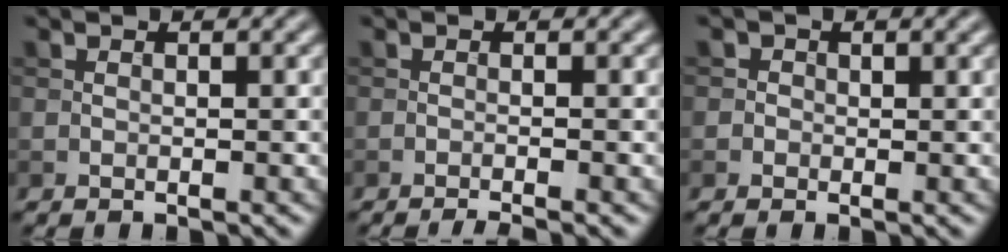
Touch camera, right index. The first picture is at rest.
{"total": 2.0, "force": [-1.2, 0.4, 1.5], "torque": [-0.014, 0.000, -0.026]}
{"total": 1.3, "force": [0.3, 1.2, 0.3], "torque": [0.010, -0.002, -0.005]}